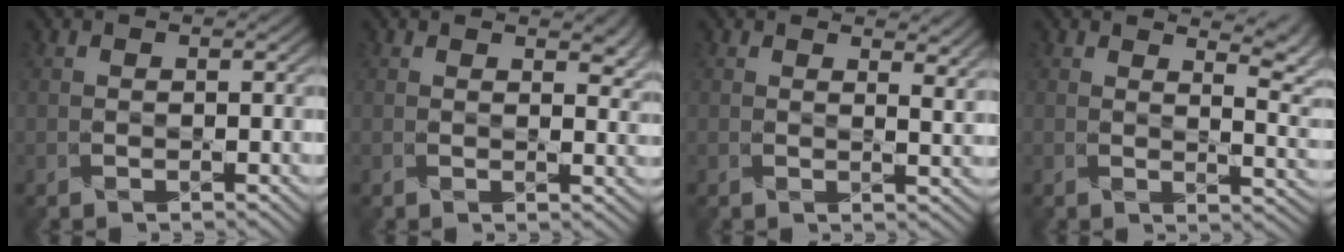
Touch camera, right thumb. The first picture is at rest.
{"total": 2.8, "force": [1.6, 1.4, 1.9], "torque": [-0.029, -0.006, 0.028]}
{"total": 2.7, "force": [1.9, 0.8, 1.7], "torque": [-0.037, -0.005, 0.032]}
{"total": 5.3, "force": [3.7, 1.3, 3.6], "torque": [-0.051, 0.002, 0.061]}